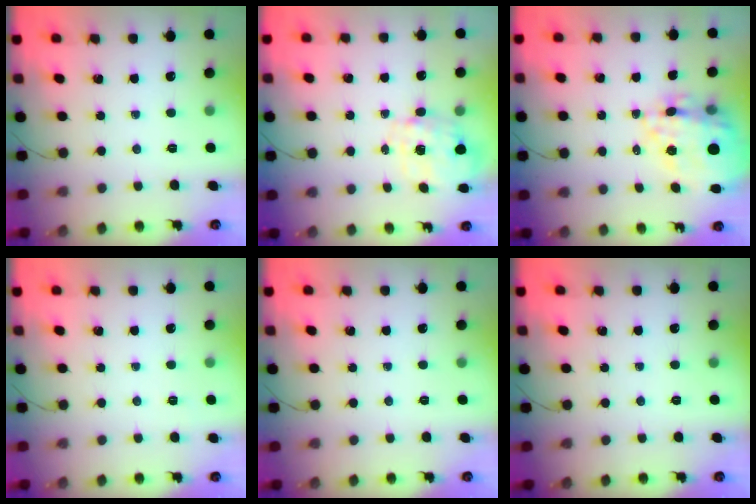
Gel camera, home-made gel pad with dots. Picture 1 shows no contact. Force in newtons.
{"total": 2.9, "press": 2.7, "slide": 0.8}
{"total": 23.5, "press": 23.0, "slide": 4.9}
{"total": 2.4, "press": 2.1, "slide": 1.2}
{"total": 0.0}
{"total": 0.0}